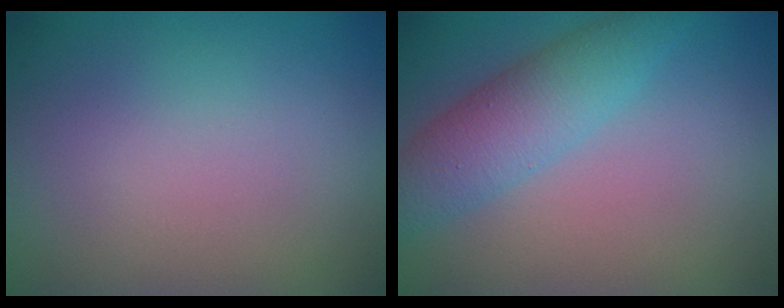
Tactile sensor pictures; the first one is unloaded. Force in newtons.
{"total": 4.0, "press": 4.0, "slide": 0.1}